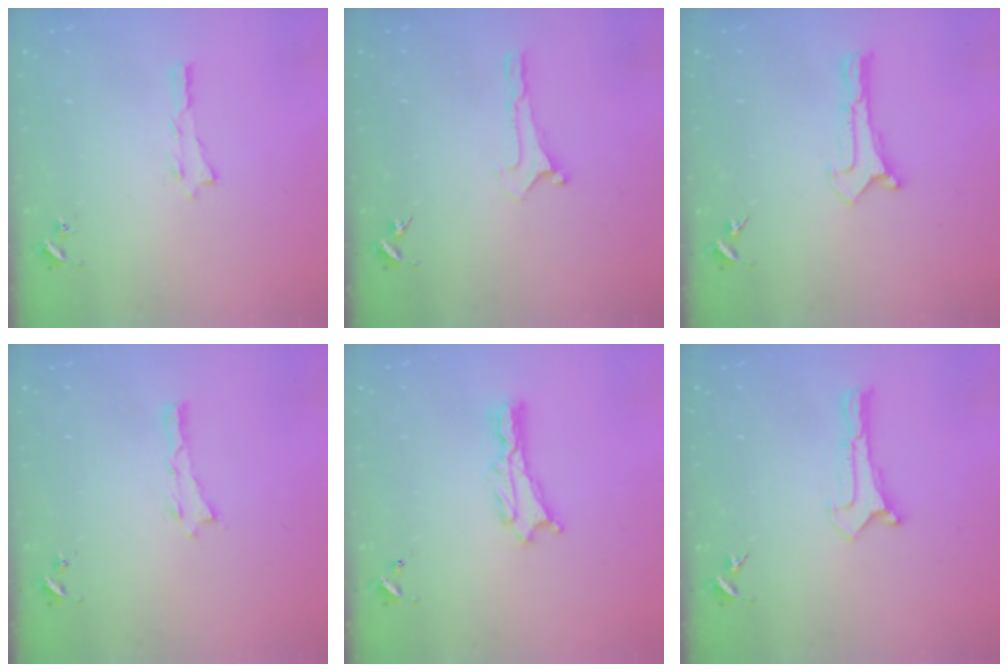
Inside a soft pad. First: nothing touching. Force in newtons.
{"total": 0.0}
{"total": 0.0}
{"total": 0.0}
{"total": 1.1, "press": 1.1, "slide": 0.2}
{"total": 0.0}